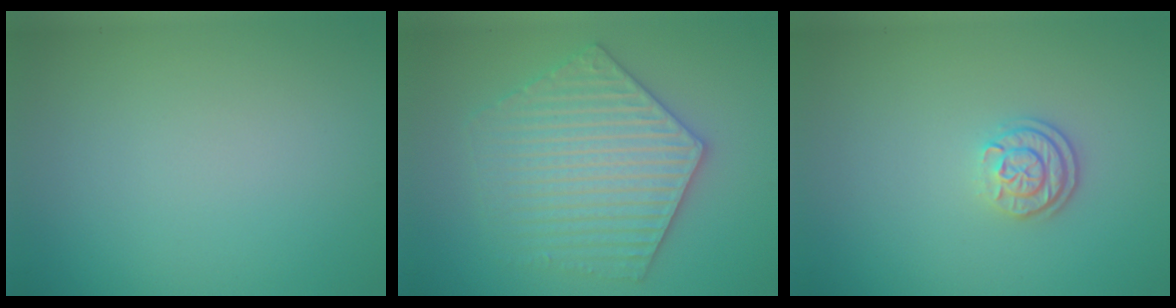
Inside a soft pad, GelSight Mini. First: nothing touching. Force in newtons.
{"total": 6.1, "press": 6.1, "slide": 1.0}
{"total": 2.5, "press": 2.0, "slide": 1.5}